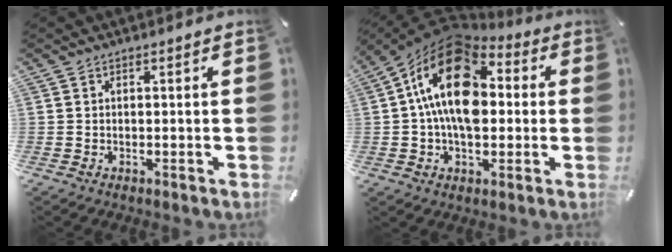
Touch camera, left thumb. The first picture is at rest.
{"total": 19.8, "force": [2.2, 12.7, 15.1], "torque": [-0.279, -0.002, 0.028]}